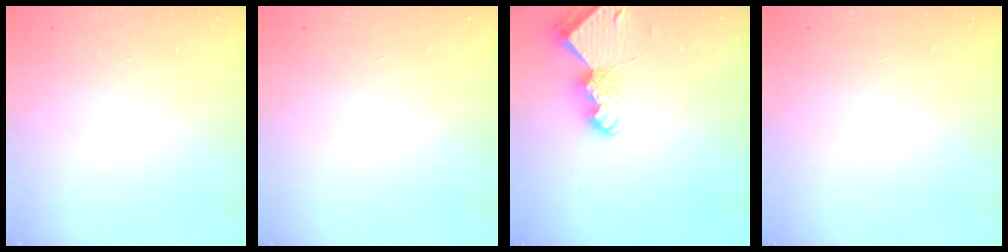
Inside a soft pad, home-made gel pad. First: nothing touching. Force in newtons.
{"total": 0.0}
{"total": 7.8, "press": 7.7, "slide": 0.7}
{"total": 0.0}